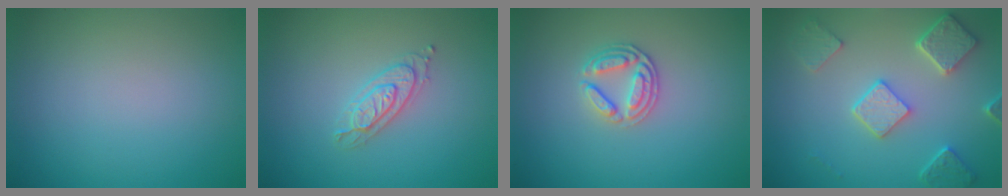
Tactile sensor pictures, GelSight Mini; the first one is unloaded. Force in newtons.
{"total": 2.2, "press": 2.1, "slide": 0.5}
{"total": 2.6, "press": 2.5, "slide": 0.7}
{"total": 4.8, "press": 3.9, "slide": 2.9}